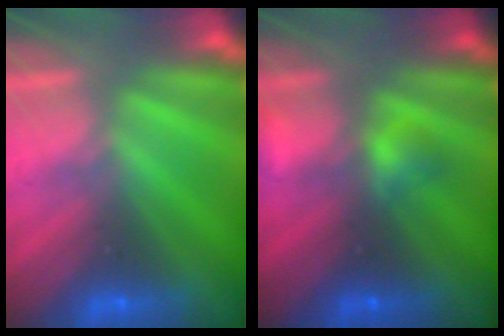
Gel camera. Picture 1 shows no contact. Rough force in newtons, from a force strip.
{"total": 2.3}